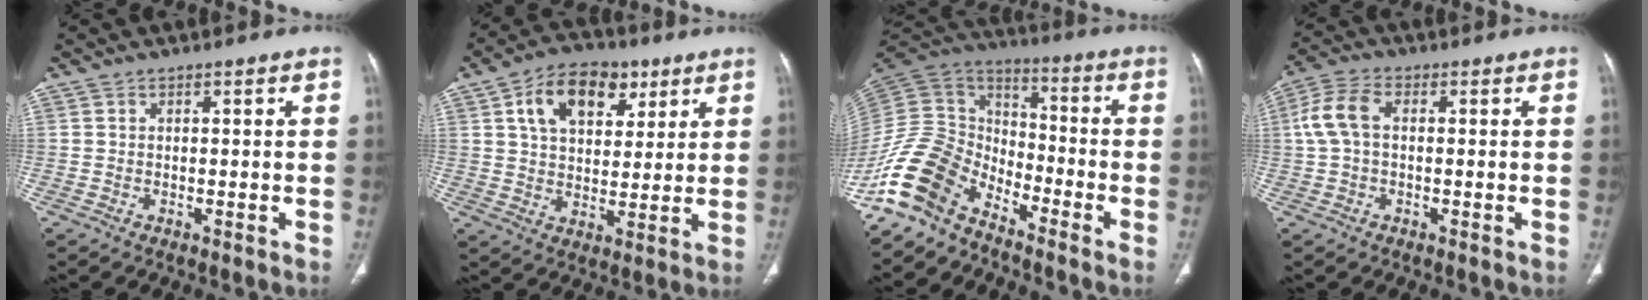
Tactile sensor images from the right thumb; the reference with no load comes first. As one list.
[{"total": 13.6, "force": [5.8, 8.7, 8.7], "torque": [-0.111, -0.007, 0.096]}, {"total": 14.9, "force": [-11.2, 7.7, 6.2], "torque": [-0.119, 0.090, -0.229]}, {"total": 6.6, "force": [0.6, 4.0, 5.3], "torque": [-0.119, 0.022, 0.009]}]